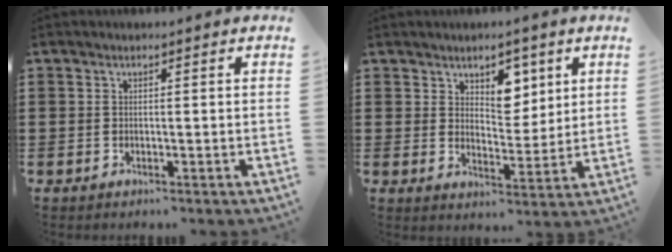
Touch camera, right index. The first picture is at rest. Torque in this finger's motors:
{"motor_torque": [0.08, 0.24, 0.26, 0.02]}